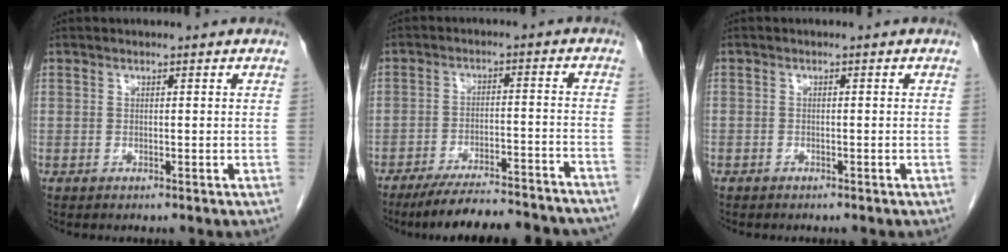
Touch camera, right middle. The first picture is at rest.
{"total": 19.9, "force": [-18.1, 2.2, 7.9], "torque": [-0.093, -0.008, -0.245]}
{"total": 1.2, "force": [-1.0, 0.7, 0.2], "torque": [-0.008, 0.002, -0.015]}